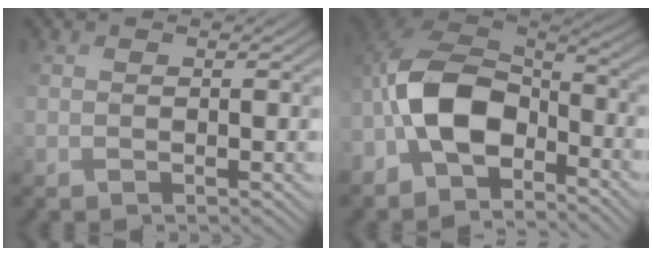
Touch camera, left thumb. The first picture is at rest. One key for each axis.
{"total": 10.5, "fx": -4.2, "fy": 5.9, "fz": 7.6, "tx": -0.159, "ty": 0.009, "tz": -0.096}